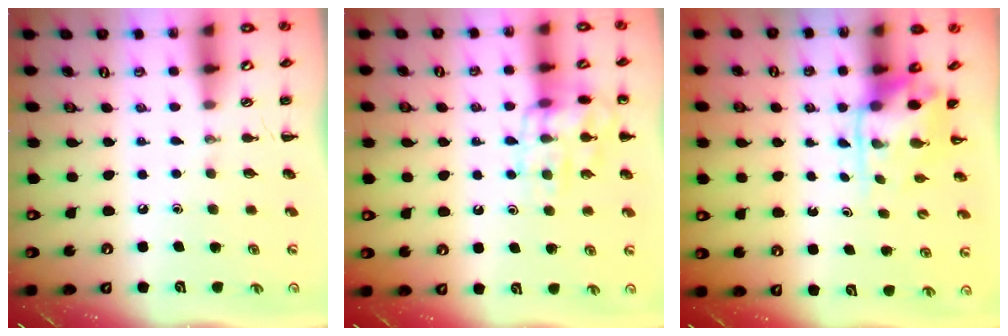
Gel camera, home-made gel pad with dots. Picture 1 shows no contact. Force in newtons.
{"total": 14.4, "press": 14.3, "slide": 1.4}
{"total": 3.5, "press": 3.4, "slide": 0.8}